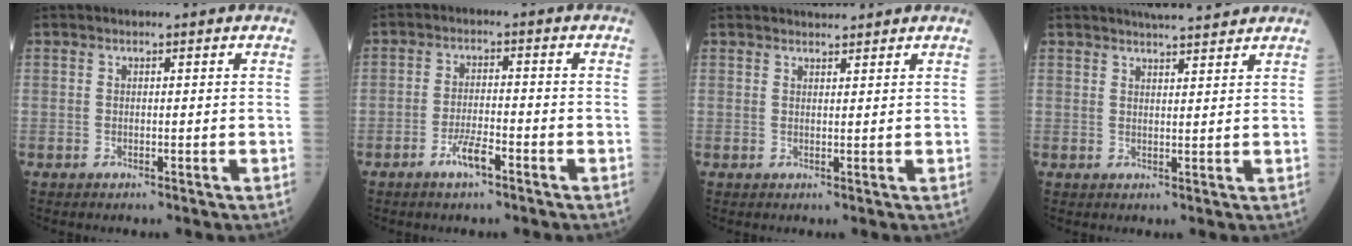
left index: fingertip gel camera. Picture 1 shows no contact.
{"total": 4.0, "force": [-2.6, 0.7, 3.0], "torque": [-0.061, -0.001, -0.048]}
{"total": 2.6, "force": [2.6, 0.2, 0.5], "torque": [-0.009, 0.018, 0.041]}
{"total": 6.3, "force": [5.8, 0.5, 2.3], "torque": [-0.038, 0.017, 0.080]}